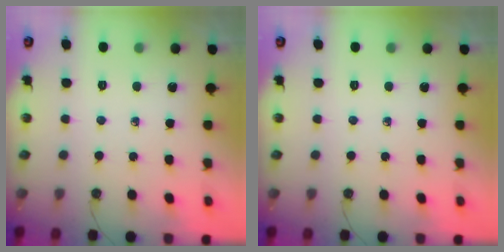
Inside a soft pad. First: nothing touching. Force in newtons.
{"total": 0.0}